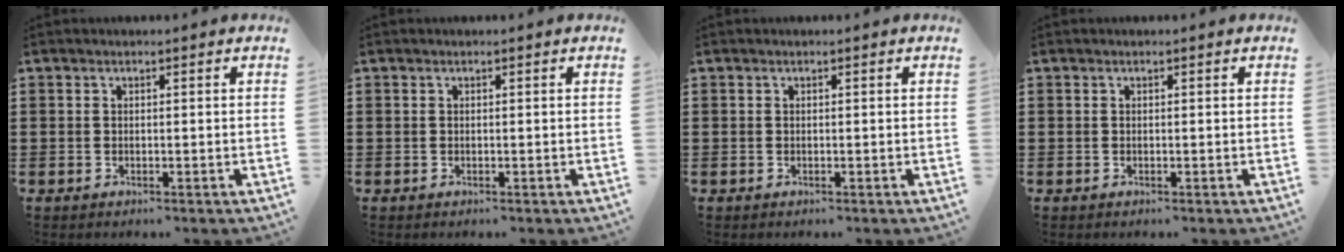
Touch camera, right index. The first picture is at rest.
{"total": 0.0}
{"total": 0.0}
{"total": 0.0}